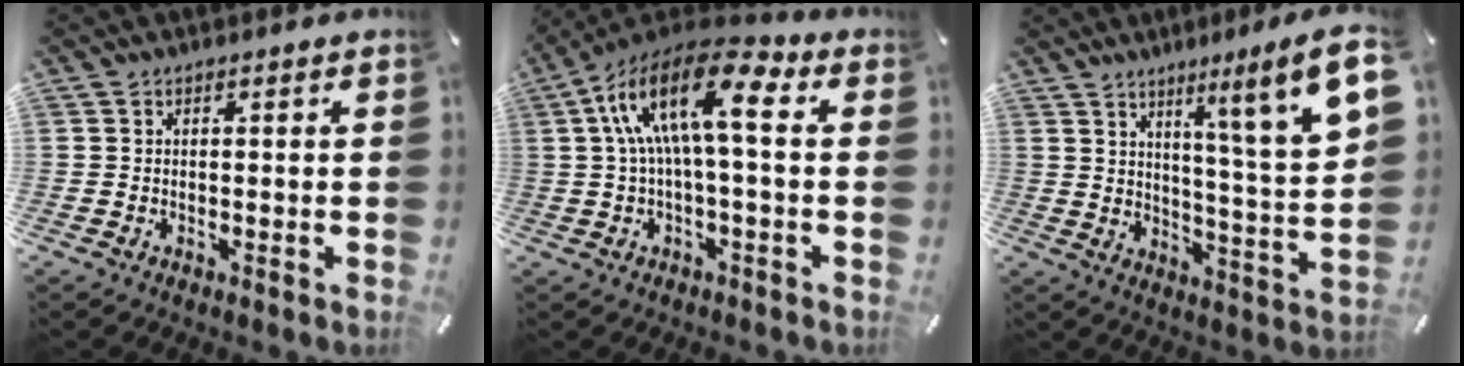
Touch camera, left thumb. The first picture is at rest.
{"total": 17.5, "force": [3.8, 6.6, 15.8], "torque": [-0.323, -0.014, 0.063]}
{"total": 12.9, "force": [7.9, -0.2, 10.1], "torque": [-0.141, -0.064, 0.110]}